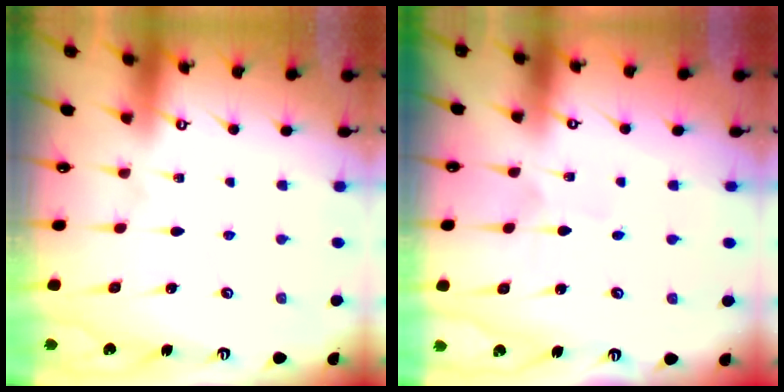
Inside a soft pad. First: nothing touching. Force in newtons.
{"total": 2.5, "press": 2.5, "slide": 0.1}